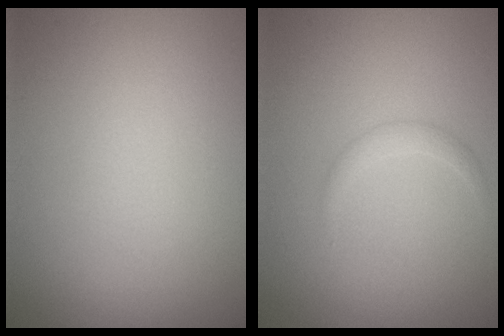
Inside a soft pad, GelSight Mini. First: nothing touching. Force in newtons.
{"total": 1.0, "press": 1.0, "slide": 0.2}